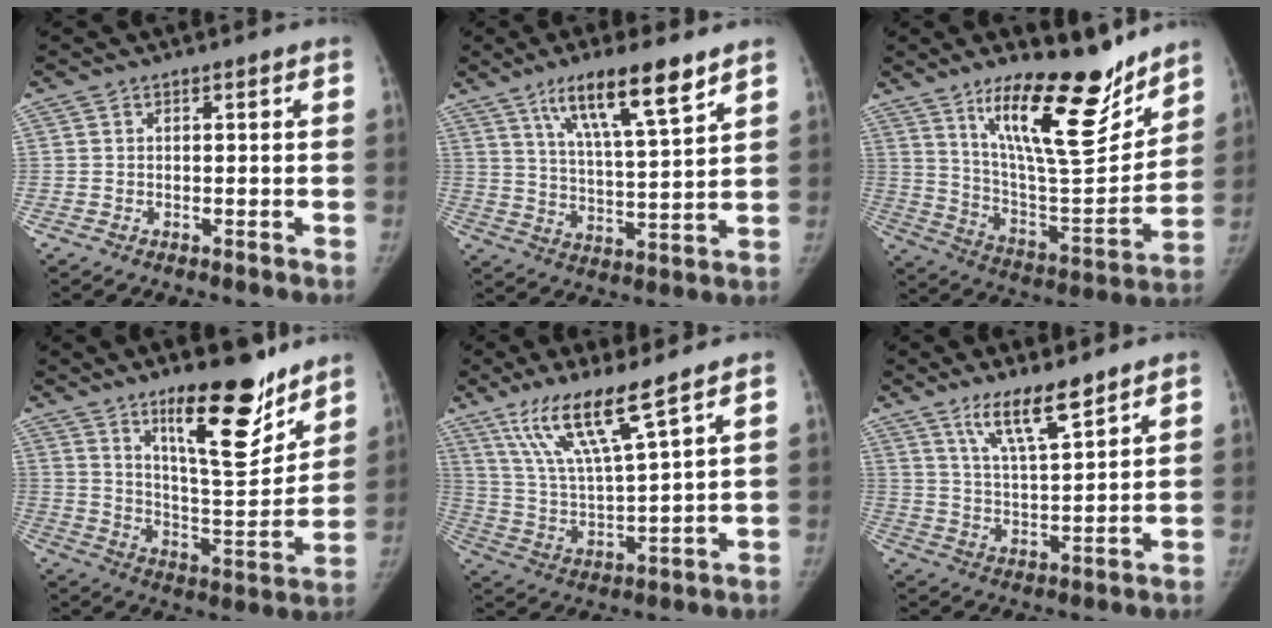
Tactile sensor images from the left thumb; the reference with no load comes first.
{"total": 13.8, "force": [8.6, 2.4, 10.6], "torque": [-0.174, -0.038, 0.152]}
{"total": 22.9, "force": [15.4, 6.6, 15.6], "torque": [-0.205, -0.103, 0.262]}
{"total": 18.6, "force": [12.5, 5.5, 12.7], "torque": [-0.147, -0.095, 0.203]}
{"total": 12.9, "force": [8.6, 0.9, 9.5], "torque": [-0.186, -0.045, 0.179]}
{"total": 8.4, "force": [6.3, 2.1, 5.1], "torque": [-0.074, -0.048, 0.114]}